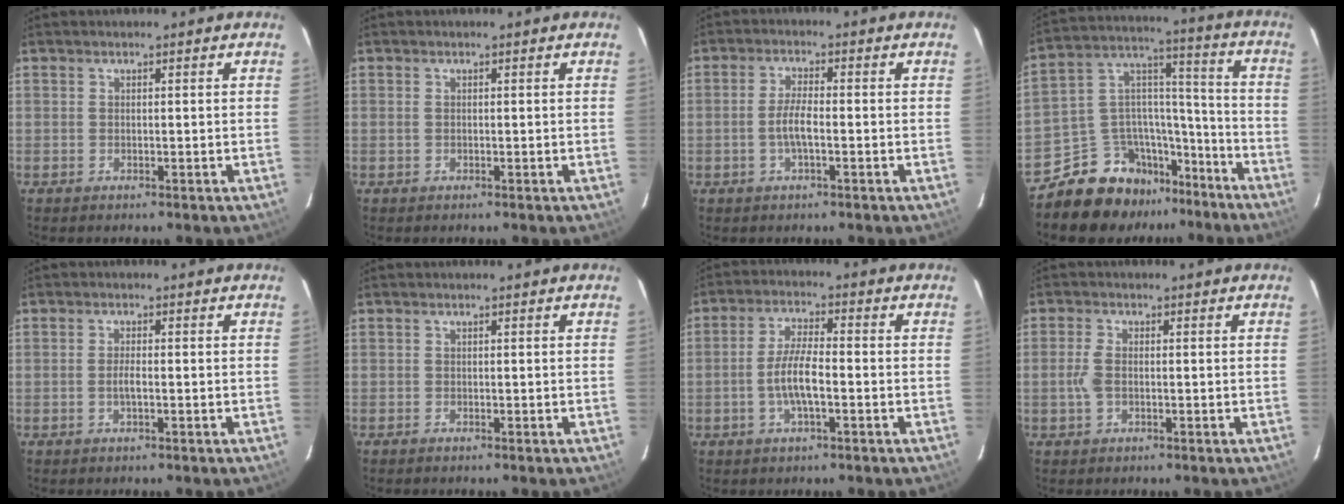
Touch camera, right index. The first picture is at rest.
{"total": 0.0}
{"total": 4.0, "force": [-1.2, 1.0, 3.7], "torque": [-0.077, 0.001, -0.022]}
{"total": 15.3, "force": [-12.1, 8.5, 4.1], "torque": [-0.087, 0.070, -0.191]}
{"total": 1.7, "force": [-0.5, 0.4, 1.6], "torque": [-0.031, -0.001, -0.010]}
{"total": 0.0}
{"total": 6.6, "force": [-1.9, 1.7, 6.1], "torque": [-0.121, 0.002, -0.036]}
{"total": 3.1, "force": [-0.5, 1.6, 2.7], "torque": [-0.064, 0.002, -0.009]}